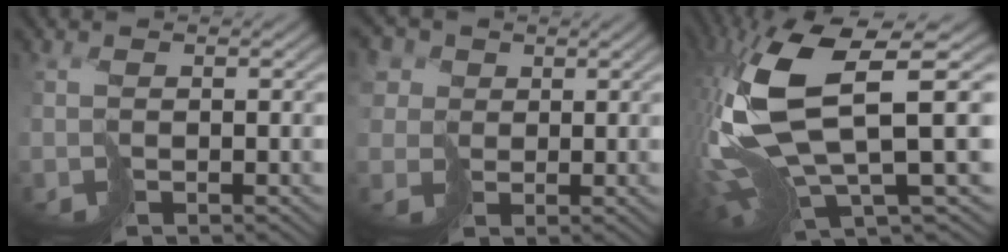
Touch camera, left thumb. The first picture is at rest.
{"total": 5.6, "force": [1.9, 4.8, 2.2], "torque": [-0.096, 0.015, 0.025]}
{"total": 16.0, "force": [0.4, 5.4, 15.1], "torque": [-0.350, -0.013, 0.032]}